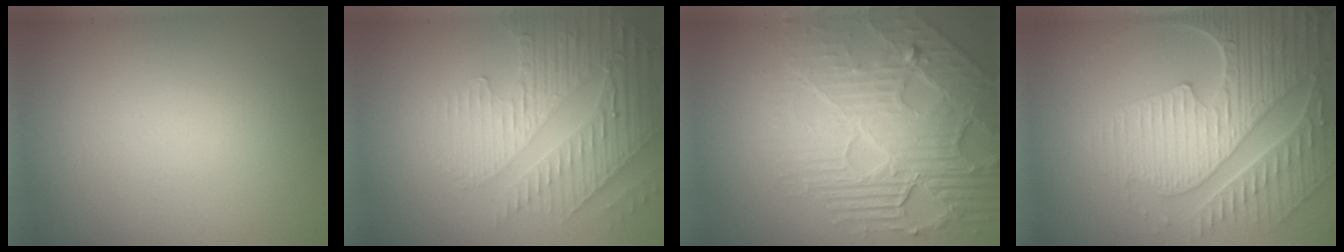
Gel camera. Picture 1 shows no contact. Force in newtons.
{"total": 4.3, "press": 4.1, "slide": 1.4}
{"total": 8.6, "press": 5.8, "slide": 6.4}
{"total": 7.3, "press": 5.8, "slide": 4.5}